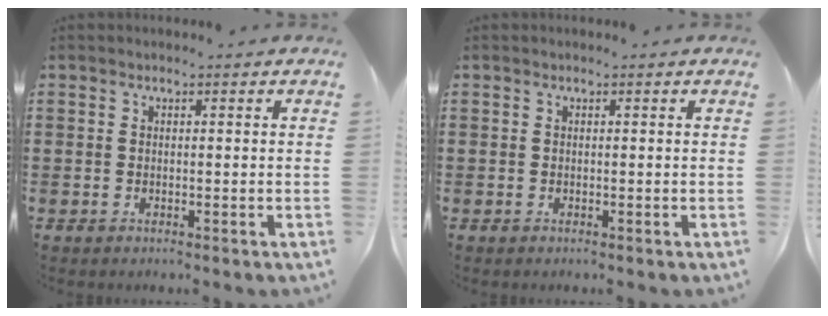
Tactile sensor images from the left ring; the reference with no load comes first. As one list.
[{"total": 0.0}]